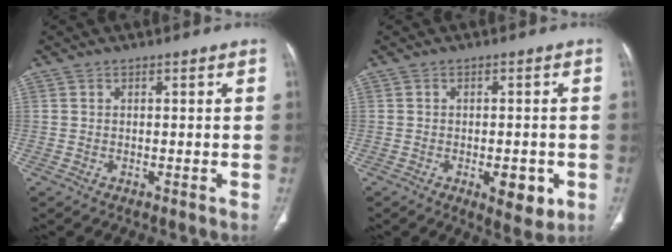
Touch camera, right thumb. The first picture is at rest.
{"total": 6.6, "force": [-2.1, 2.9, 5.5], "torque": [-0.061, -0.003, -0.021]}